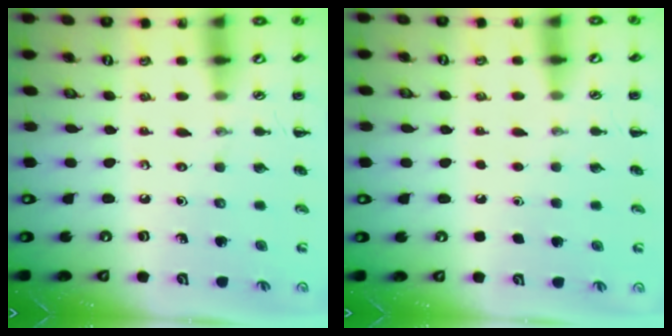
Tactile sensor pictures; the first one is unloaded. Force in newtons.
{"total": 1.6, "press": 1.6, "slide": 0.1}